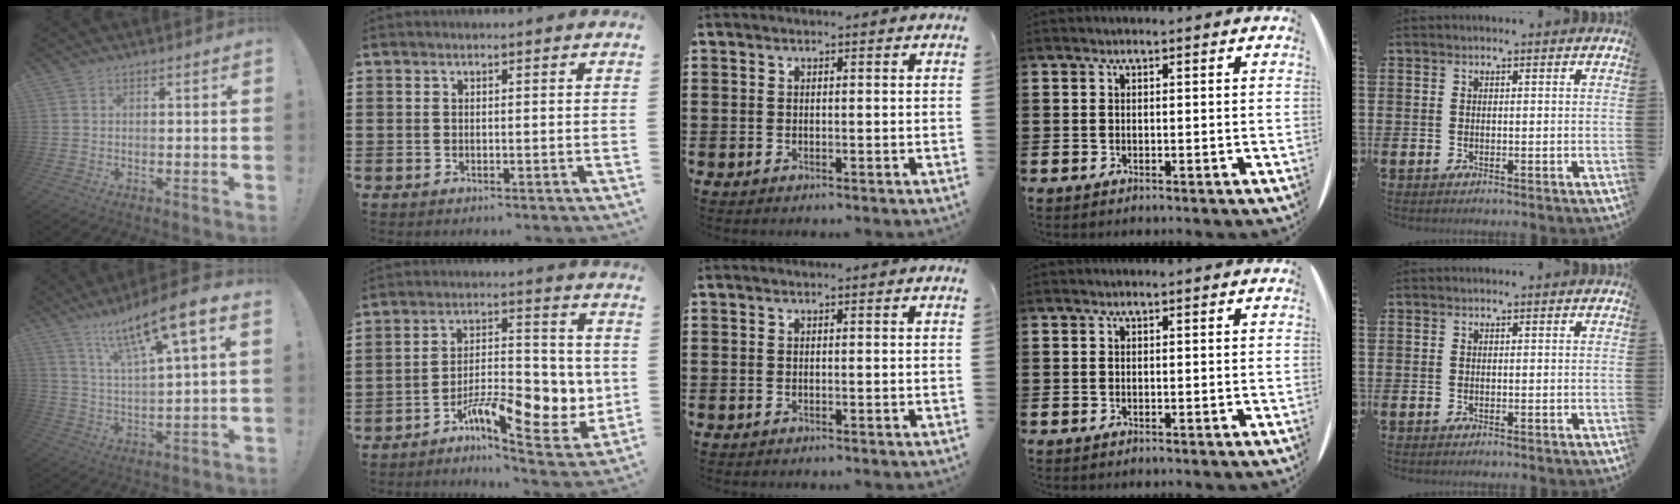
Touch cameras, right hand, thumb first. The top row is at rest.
{"thumb": {"total": 13.3, "force": [8.2, 2.3, 10.3], "torque": [-0.171, -0.046, 0.128]}, "index": {"total": 10.9, "force": [-4.3, 4.7, 8.9], "torque": [-0.115, 0.012, -0.068]}}